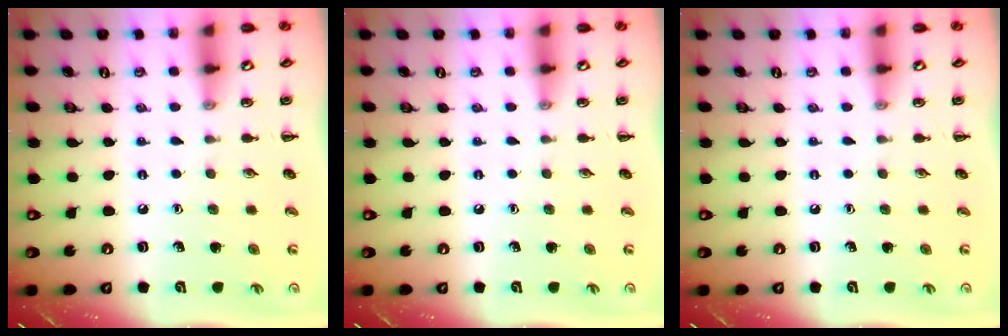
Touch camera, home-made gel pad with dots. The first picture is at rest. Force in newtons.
{"total": 0.0}
{"total": 0.0}